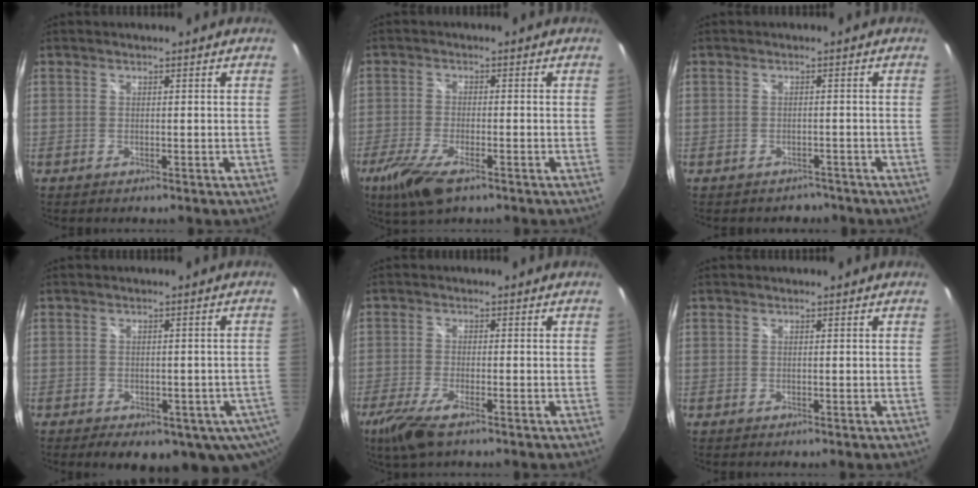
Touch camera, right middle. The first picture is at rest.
{"total": 8.7, "force": [-5.5, 2.6, 6.3], "torque": [-0.152, -0.031, -0.105]}
{"total": 2.4, "force": [-1.8, 1.6, -0.2], "torque": [0.006, 0.013, -0.021]}
{"total": 11.7, "force": [-6.0, 5.9, 8.1], "torque": [-0.128, -0.031, -0.069]}
{"total": 7.2, "force": [-4.7, 1.5, 5.2], "torque": [-0.129, -0.025, -0.092]}
{"total": 0.0}